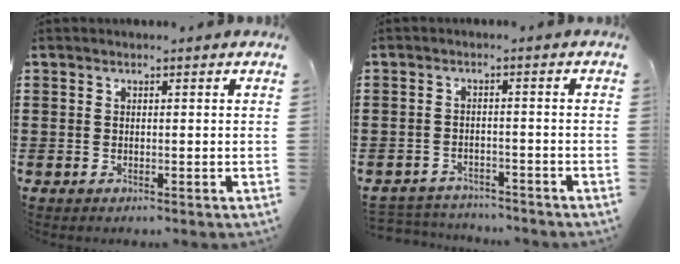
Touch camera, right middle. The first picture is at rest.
{"total": 2.9, "force": [-2.8, 0.6, -0.3], "torque": [-0.004, 0.000, -0.062]}